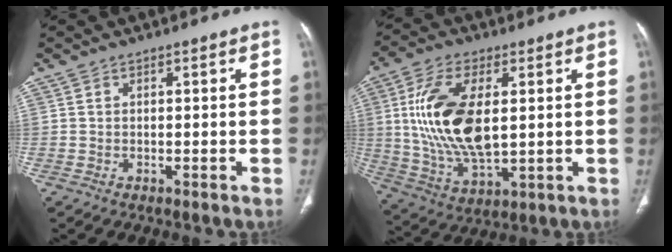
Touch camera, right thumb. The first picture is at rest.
{"total": 17.7, "force": [2.6, 8.6, 15.2], "torque": [-0.301, -0.013, 0.057]}